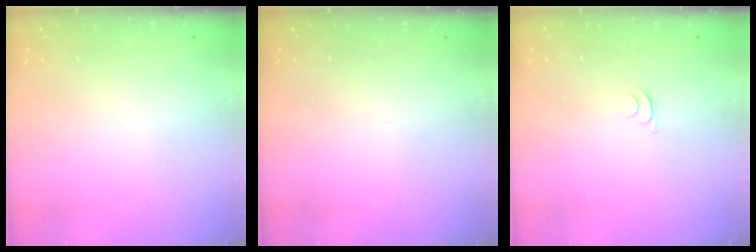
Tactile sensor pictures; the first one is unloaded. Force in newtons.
{"total": 0.0}
{"total": 4.3, "press": 4.3, "slide": 0.7}